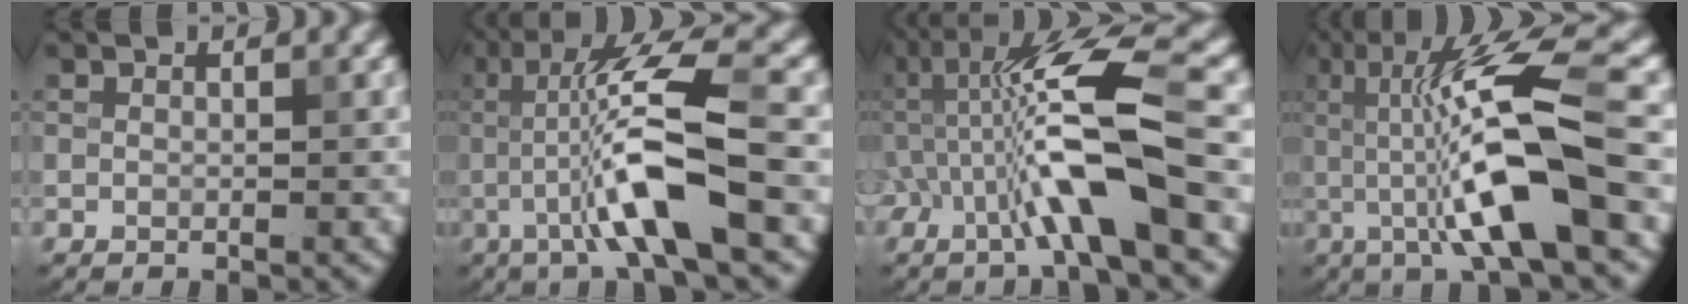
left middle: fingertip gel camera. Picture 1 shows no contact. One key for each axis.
{"total": 8.7, "fx": -1.5, "fy": 1.3, "fz": 8.5, "tx": -0.148, "ty": 0.010, "tz": -0.029}
{"total": 8.5, "fx": -1.9, "fy": 1.4, "fz": 8.1, "tx": -0.143, "ty": 0.020, "tz": -0.036}
{"total": 10.6, "fx": -0.7, "fy": 2.1, "fz": 10.4, "tx": -0.169, "ty": 0.008, "tz": -0.018}